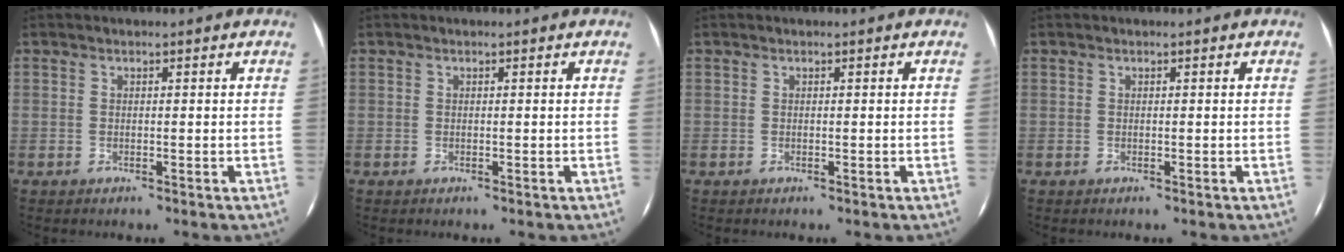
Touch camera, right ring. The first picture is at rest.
{"total": 0.0}
{"total": 0.0}
{"total": 0.0}